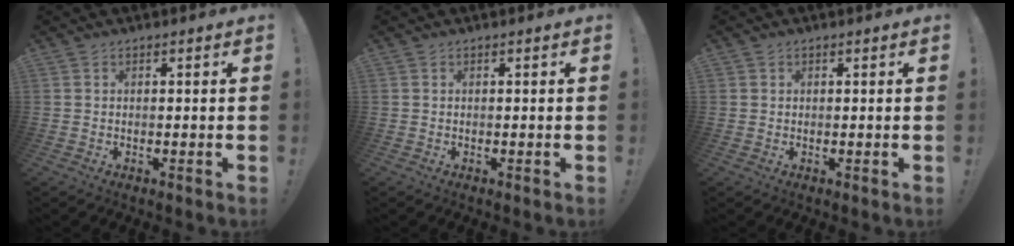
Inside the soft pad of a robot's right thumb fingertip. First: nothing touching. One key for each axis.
{"total": 0.0}
{"total": 0.8, "fx": 0.6, "fy": 0.6, "fz": 0.0, "tx": 0.000, "ty": 0.001, "tz": 0.011}